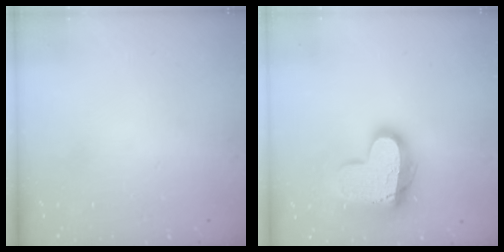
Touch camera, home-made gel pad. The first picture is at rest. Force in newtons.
{"total": 16.2, "press": 16.1, "slide": 1.4}